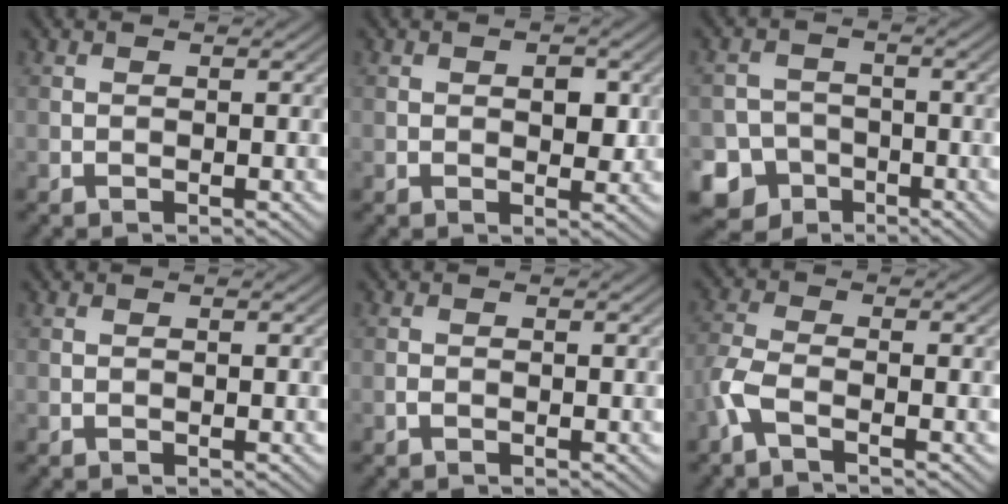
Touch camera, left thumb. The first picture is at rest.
{"total": 2.6, "force": [0.5, 1.6, 2.0], "torque": [-0.027, -0.006, 0.008]}
{"total": 7.5, "force": [-4.5, 5.9, 1.2], "torque": [-0.019, -0.021, -0.096]}
{"total": 0.0}
{"total": 0.5, "force": [-0.4, 0.3, 0.3], "torque": [-0.007, 0.000, -0.007]}
{"total": 4.0, "force": [-2.3, 1.2, 3.1], "torque": [-0.080, -0.004, -0.064]}